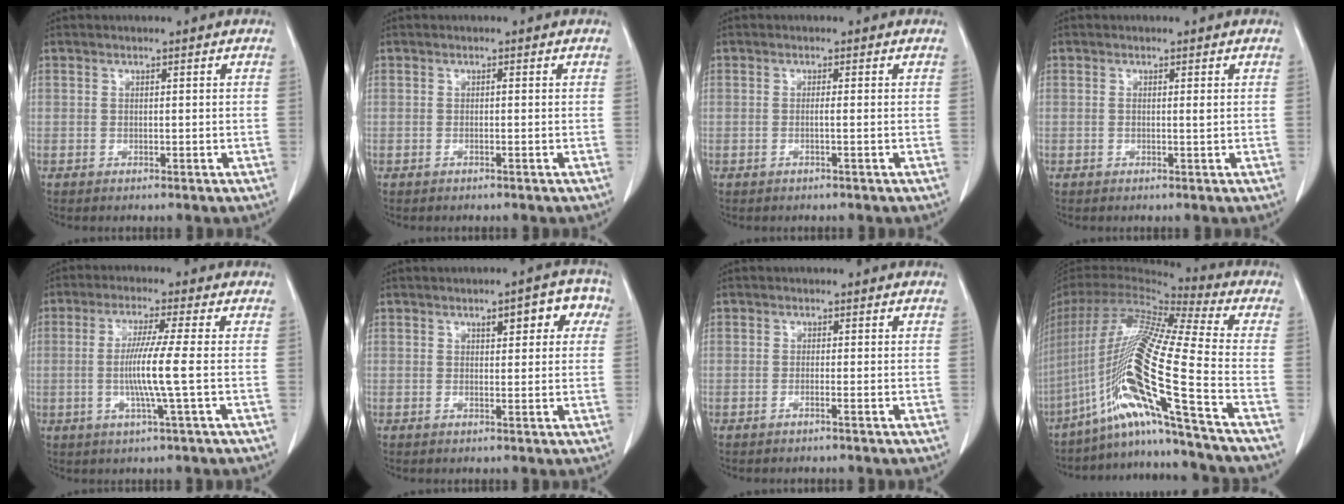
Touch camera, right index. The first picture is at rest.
{"total": 0.0}
{"total": 0.8, "force": [-0.3, -0.4, 0.7], "torque": [-0.005, 0.001, -0.008]}
{"total": 0.8, "force": [0.1, -0.1, 0.8], "torque": [-0.014, -0.001, 0.001]}
{"total": 7.3, "force": [-0.8, -1.5, 7.1], "torque": [-0.139, -0.008, -0.017]}
{"total": 5.6, "force": [2.3, 1.9, 4.8], "torque": [-0.049, 0.019, 0.021]}
{"total": 0.6, "force": [-0.4, -0.3, 0.3], "torque": [0.002, 0.005, -0.014]}
{"total": 22.2, "force": [-10.8, -2.3, 19.3], "torque": [-0.401, -0.023, -0.207]}